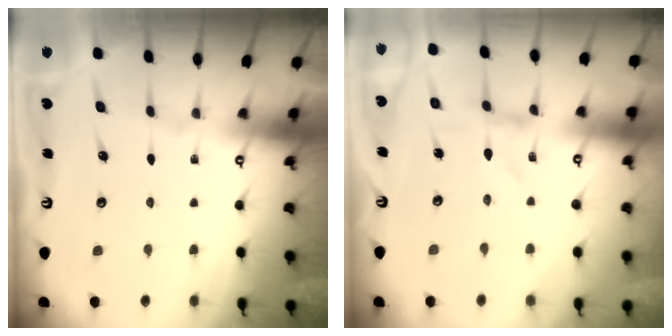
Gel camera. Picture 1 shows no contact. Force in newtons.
{"total": 0.0}